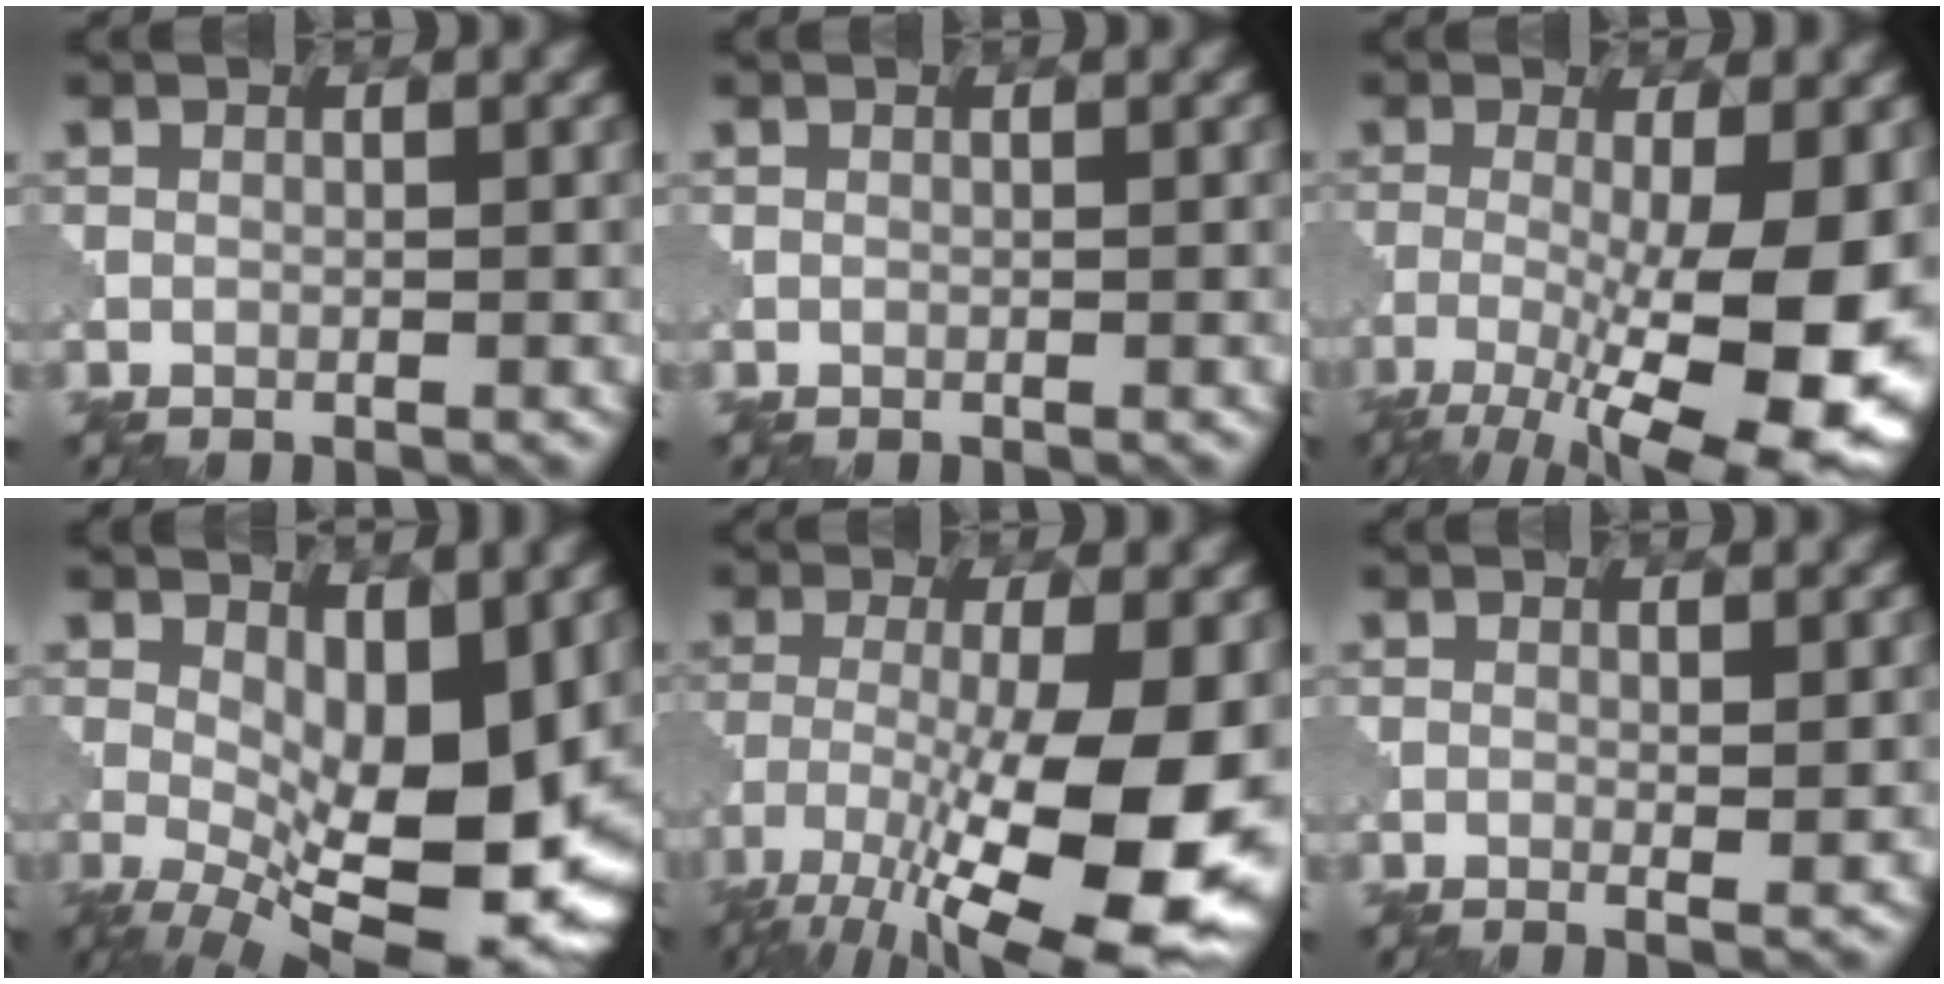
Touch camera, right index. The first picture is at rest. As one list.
[{"total": 0.0}, {"total": 13.4, "force": [-4.0, 4.2, 12.1], "torque": [-0.188, -0.019, -0.058]}, {"total": 12.5, "force": [0.1, 5.5, 11.2], "torque": [-0.157, -0.018, 0.006]}, {"total": 13.9, "force": [-6.2, 3.8, 11.9], "torque": [-0.218, -0.023, -0.098]}, {"total": 1.1, "force": [0.0, 0.1, 1.1], "torque": [-0.018, -0.004, -0.002]}]